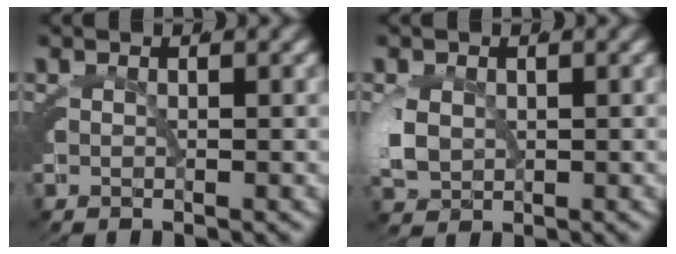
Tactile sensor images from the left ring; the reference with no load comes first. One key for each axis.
{"total": 2.6, "fx": -0.1, "fy": 1.9, "fz": 1.8, "tx": -0.058, "ty": -0.011, "tz": 0.013}